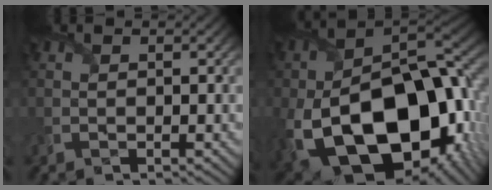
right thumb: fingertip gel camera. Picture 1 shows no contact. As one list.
[{"total": 22.8, "force": [-6.5, 14.7, 16.2], "torque": [-0.322, -0.052, -0.070]}]